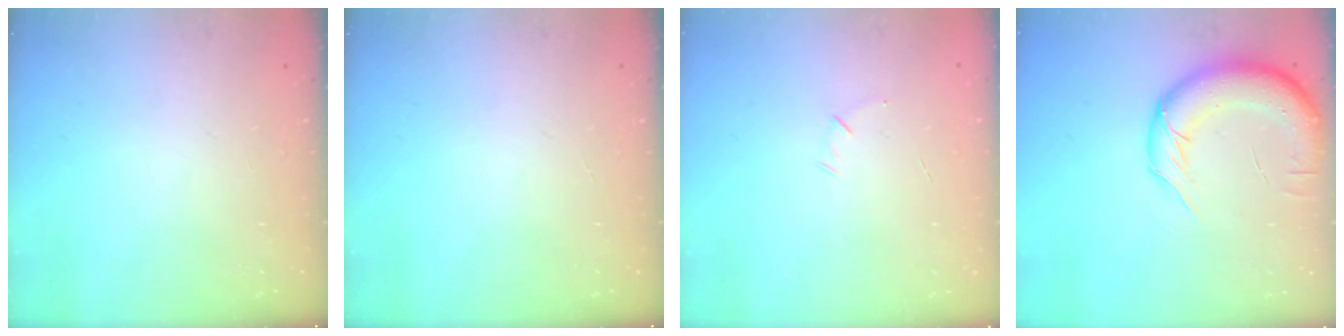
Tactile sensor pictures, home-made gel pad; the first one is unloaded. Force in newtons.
{"total": 0.0}
{"total": 3.3, "press": 3.1, "slide": 0.9}
{"total": 12.8, "press": 12.5, "slide": 2.9}